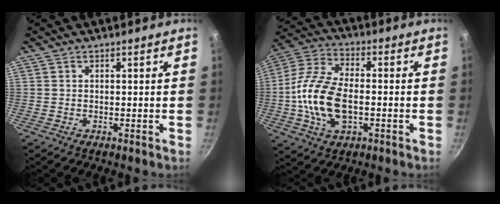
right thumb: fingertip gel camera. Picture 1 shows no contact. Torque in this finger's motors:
{"motor_torque": [-0.21, 1.13, 1.48, -0.36, 0.21]}